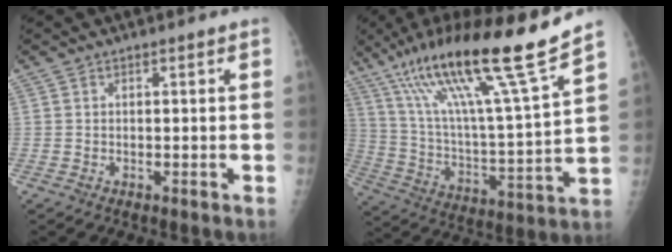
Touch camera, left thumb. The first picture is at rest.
{"total": 23.5, "force": [16.2, 0.7, 17.0], "torque": [-0.274, -0.059, 0.287]}